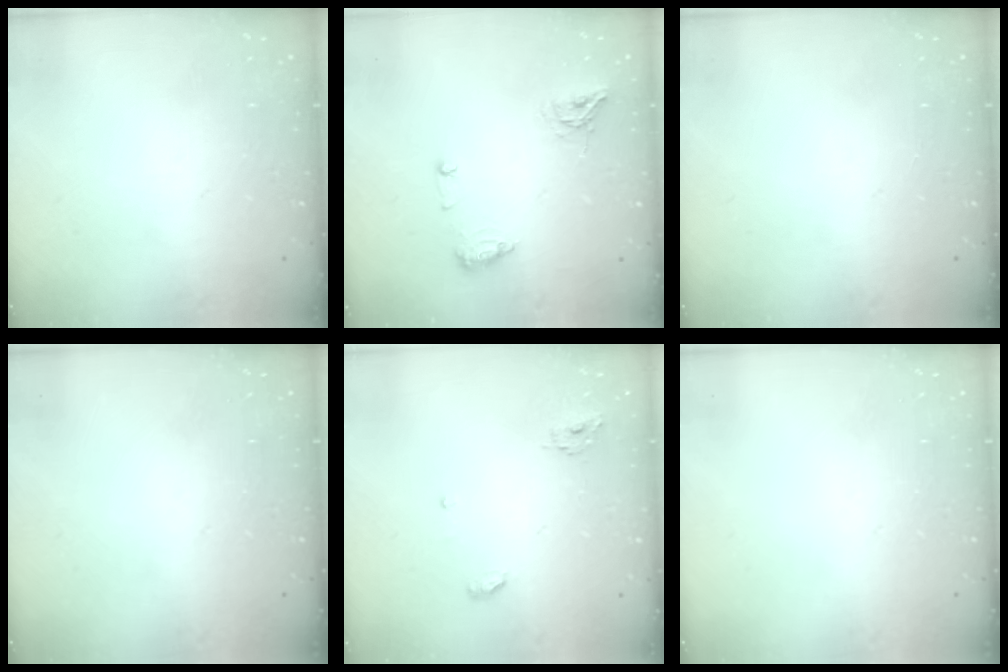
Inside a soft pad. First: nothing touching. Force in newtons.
{"total": 8.8, "press": 8.8, "slide": 0.5}
{"total": 0.0}
{"total": 0.0}
{"total": 3.5, "press": 3.5, "slide": 0.3}
{"total": 0.0}